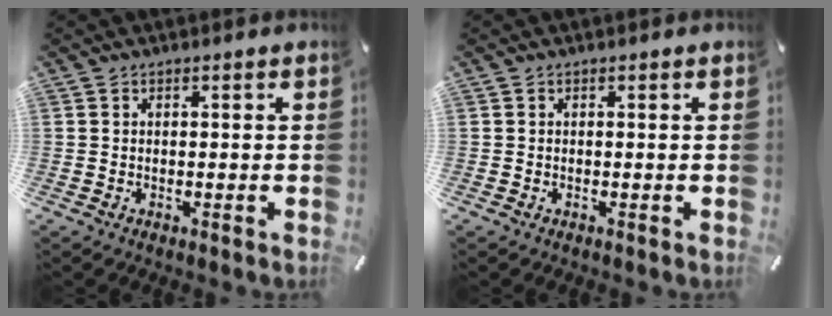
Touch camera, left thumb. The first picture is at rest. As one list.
[{"total": 0.0}]